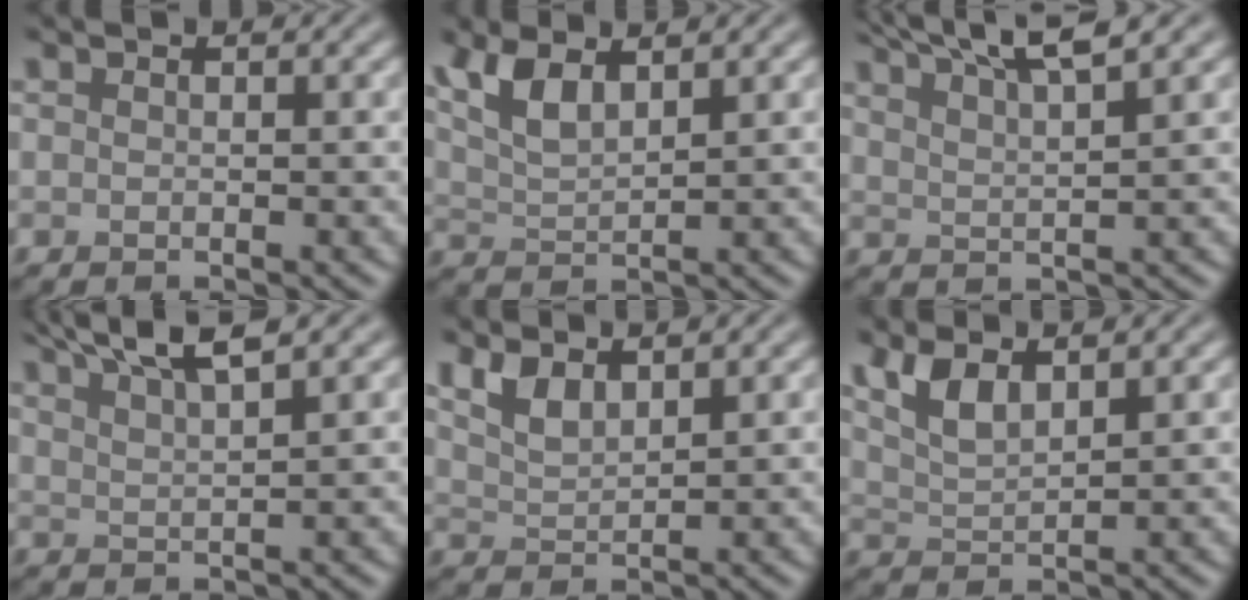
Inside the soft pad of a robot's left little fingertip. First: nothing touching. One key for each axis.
{"total": 4.1, "fx": 2.4, "fy": 1.5, "fz": 2.9, "tx": -0.071, "ty": 0.003, "tz": 0.053}
{"total": 6.5, "fx": 5.0, "fy": 1.2, "fz": 3.9, "tx": -0.047, "ty": 0.020, "tz": 0.059}
{"total": 5.8, "fx": 4.4, "fy": 1.1, "fz": 3.6, "tx": -0.048, "ty": 0.021, "tz": 0.058}
{"total": 2.8, "fx": 2.0, "fy": 1.1, "fz": 1.7, "tx": -0.039, "ty": -0.001, "tz": 0.042}
{"total": 3.5, "fx": 2.3, "fy": 1.2, "fz": 2.4, "tx": -0.058, "ty": 0.000, "tz": 0.048}